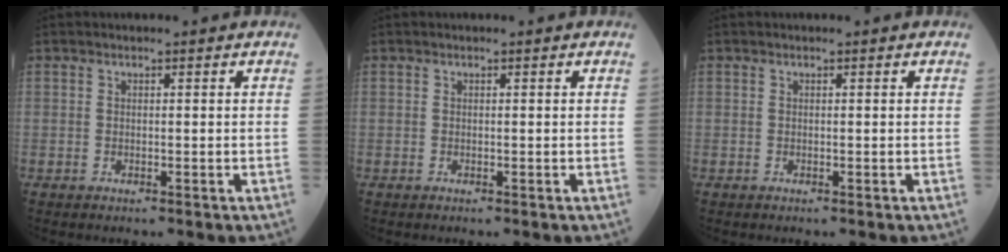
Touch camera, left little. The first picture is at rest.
{"total": 0.0}
{"total": 0.0}